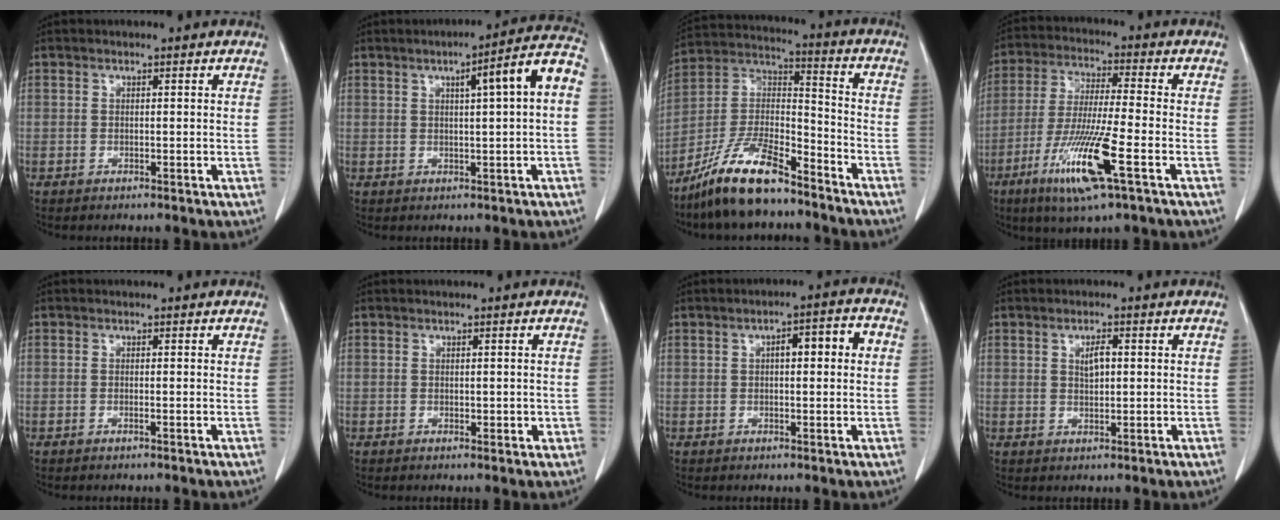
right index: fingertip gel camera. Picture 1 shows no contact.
{"total": 8.7, "force": [1.4, 0.2, 8.5], "torque": [-0.116, 0.021, 0.015]}
{"total": 14.8, "force": [-11.2, 3.3, 9.1], "torque": [-0.187, 0.006, -0.207]}
{"total": 12.9, "force": [-5.7, 0.2, 11.6], "torque": [-0.236, -0.025, -0.104]}
{"total": 0.0}
{"total": 1.5, "force": [0.0, 1.0, 1.1], "torque": [-0.011, 0.000, 0.005]}
{"total": 5.4, "force": [0.8, 1.2, 5.2], "torque": [-0.081, 0.020, 0.010]}
{"total": 2.5, "force": [0.6, 0.9, 2.3], "torque": [-0.040, 0.001, 0.011]}